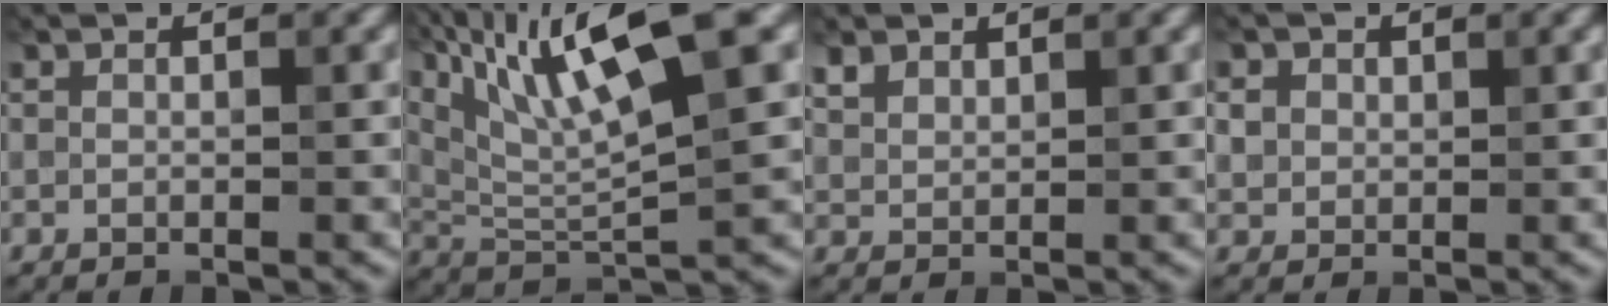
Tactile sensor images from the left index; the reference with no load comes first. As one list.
[{"total": 12.8, "force": [6.6, 2.5, 10.7], "torque": [-0.186, 0.016, 0.120]}, {"total": 1.9, "force": [1.5, 1.0, 0.5], "torque": [-0.020, 0.003, 0.035]}, {"total": 1.7, "force": [0.5, 1.5, 0.5], "torque": [-0.014, -0.007, 0.014]}]